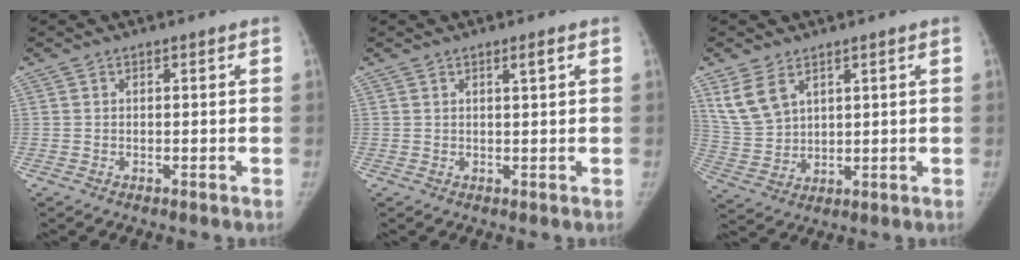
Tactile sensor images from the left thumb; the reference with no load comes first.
{"total": 1.1, "force": [0.7, -0.1, 0.9], "torque": [-0.015, -0.005, 0.011]}
{"total": 7.1, "force": [4.2, 4.3, 3.8], "torque": [-0.071, -0.013, 0.100]}